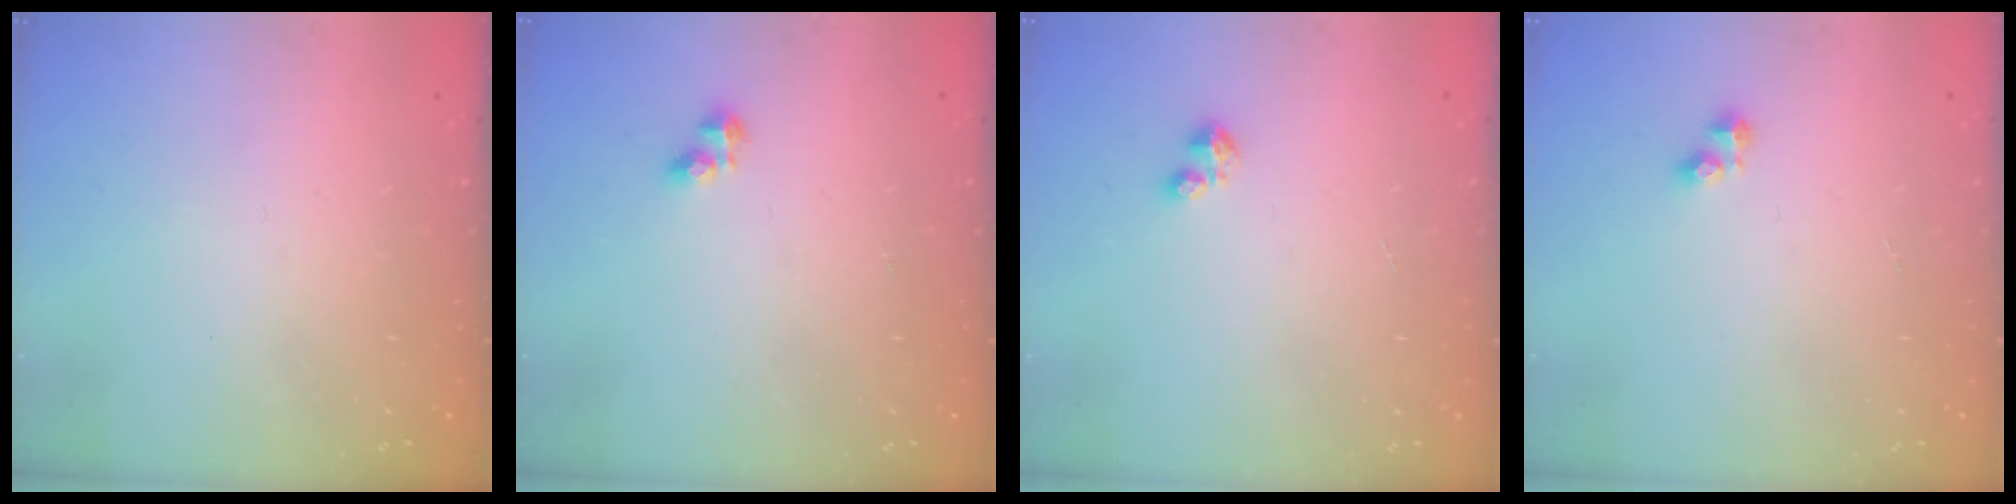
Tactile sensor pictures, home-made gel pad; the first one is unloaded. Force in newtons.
{"total": 3.2, "press": 3.2, "slide": 0.5}
{"total": 1.6, "press": 1.6, "slide": 0.3}
{"total": 2.5, "press": 2.5, "slide": 0.3}